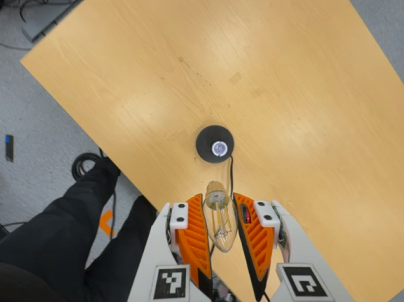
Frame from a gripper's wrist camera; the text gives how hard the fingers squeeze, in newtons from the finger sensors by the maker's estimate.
{"total": 13.6, "left": 14.1, "right": 13.1}